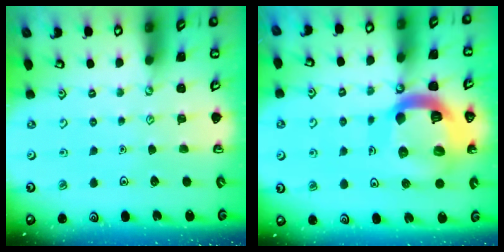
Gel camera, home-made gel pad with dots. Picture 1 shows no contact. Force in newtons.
{"total": 20.6, "press": 20.4, "slide": 2.4}